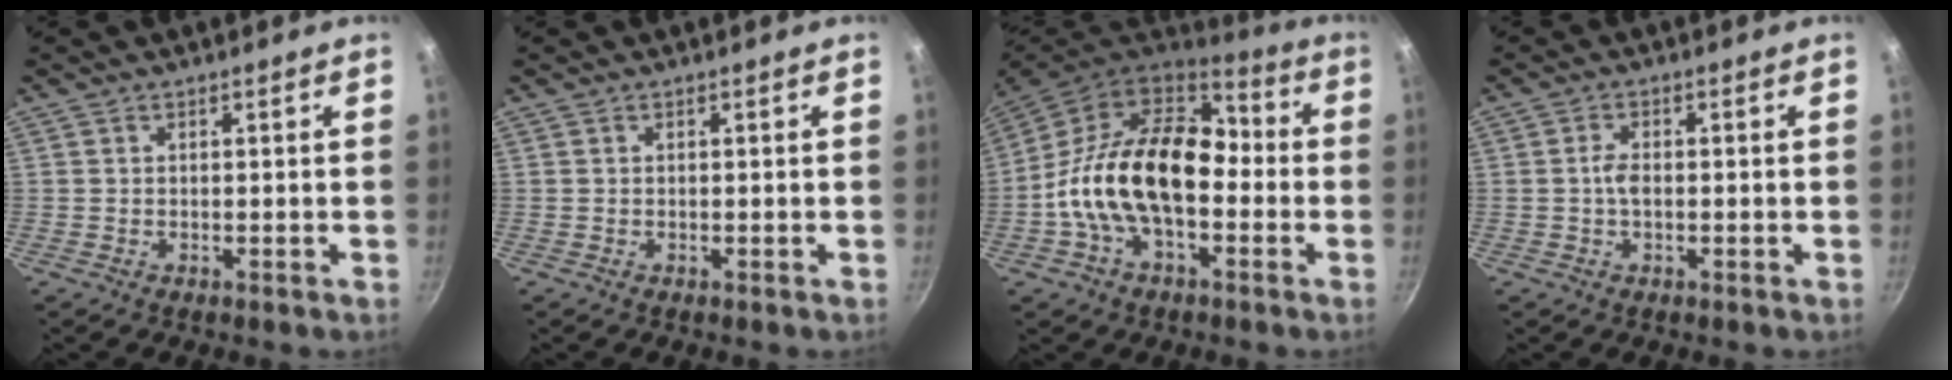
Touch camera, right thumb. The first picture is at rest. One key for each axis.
{"total": 0.0}
{"total": 21.0, "fx": -2.4, "fy": 13.0, "fz": 16.3, "tx": -0.256, "ty": 0.048, "tz": -0.058}
{"total": 2.5, "fx": -0.3, "fy": 1.4, "fz": 2.0, "tx": -0.039, "ty": 0.008, "tz": -0.008}